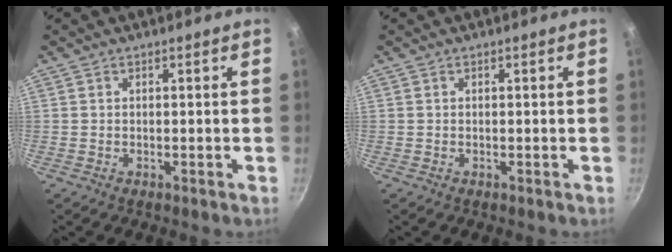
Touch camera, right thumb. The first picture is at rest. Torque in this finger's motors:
{"motor_torque": [0.01, 0.00, -0.01, 0.01, 0.03]}